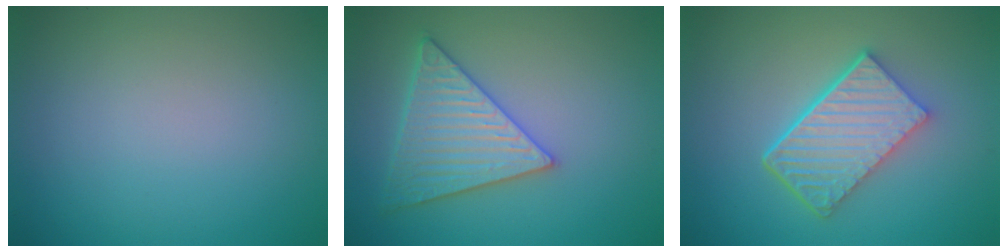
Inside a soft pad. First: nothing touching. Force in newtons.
{"total": 5.3, "press": 4.7, "slide": 2.3}
{"total": 6.2, "press": 4.5, "slide": 4.3}